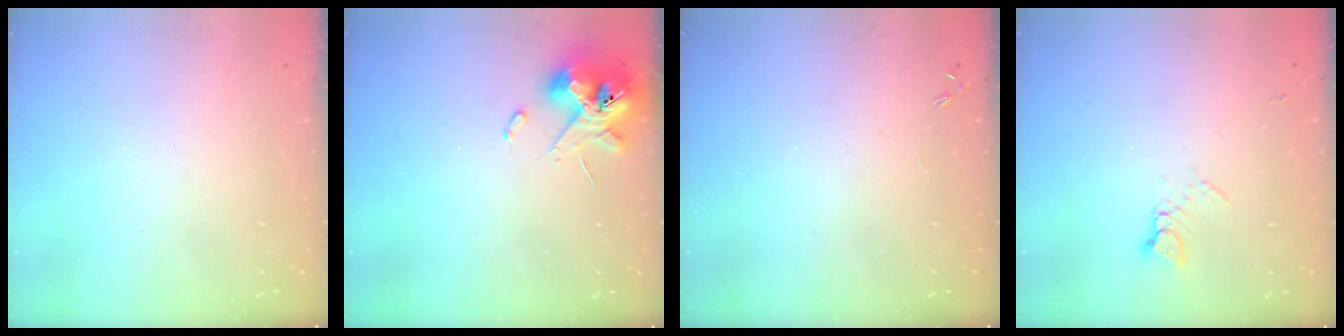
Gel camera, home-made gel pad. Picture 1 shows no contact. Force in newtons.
{"total": 10.8, "press": 10.7, "slide": 1.6}
{"total": 0.0}
{"total": 2.6, "press": 2.6, "slide": 0.3}